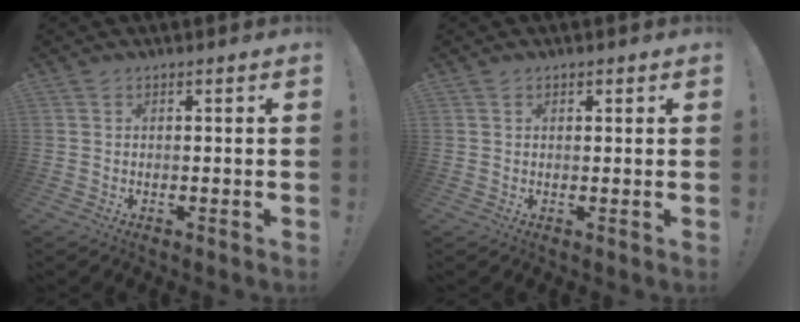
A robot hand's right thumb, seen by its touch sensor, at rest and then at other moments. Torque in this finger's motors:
{"motor_torque": [-0.13, -0.10, -0.05, 0.14, 0.07]}